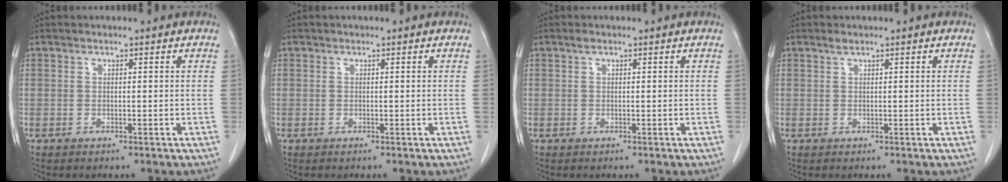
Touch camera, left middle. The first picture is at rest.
{"total": 0.0}
{"total": 0.5, "force": [0.4, 0.2, 0.3], "torque": [-0.008, 0.004, 0.006]}
{"total": 0.7, "force": [0.6, 0.0, 0.4], "torque": [-0.014, 0.001, 0.015]}